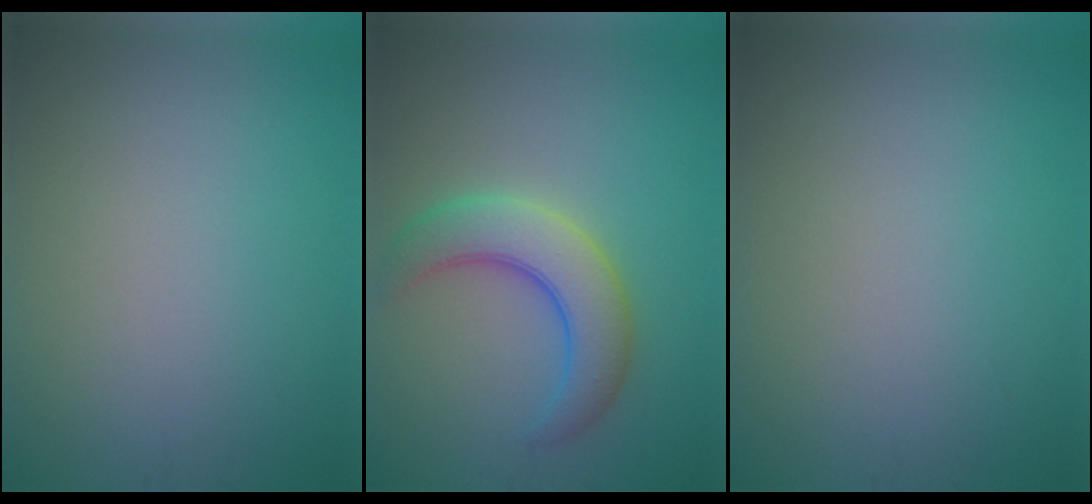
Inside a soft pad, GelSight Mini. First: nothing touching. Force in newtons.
{"total": 5.7, "press": 5.7, "slide": 0.3}
{"total": 0.0}